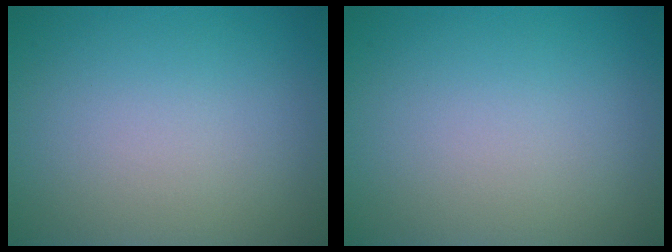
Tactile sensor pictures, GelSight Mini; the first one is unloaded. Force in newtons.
{"total": 0.0}